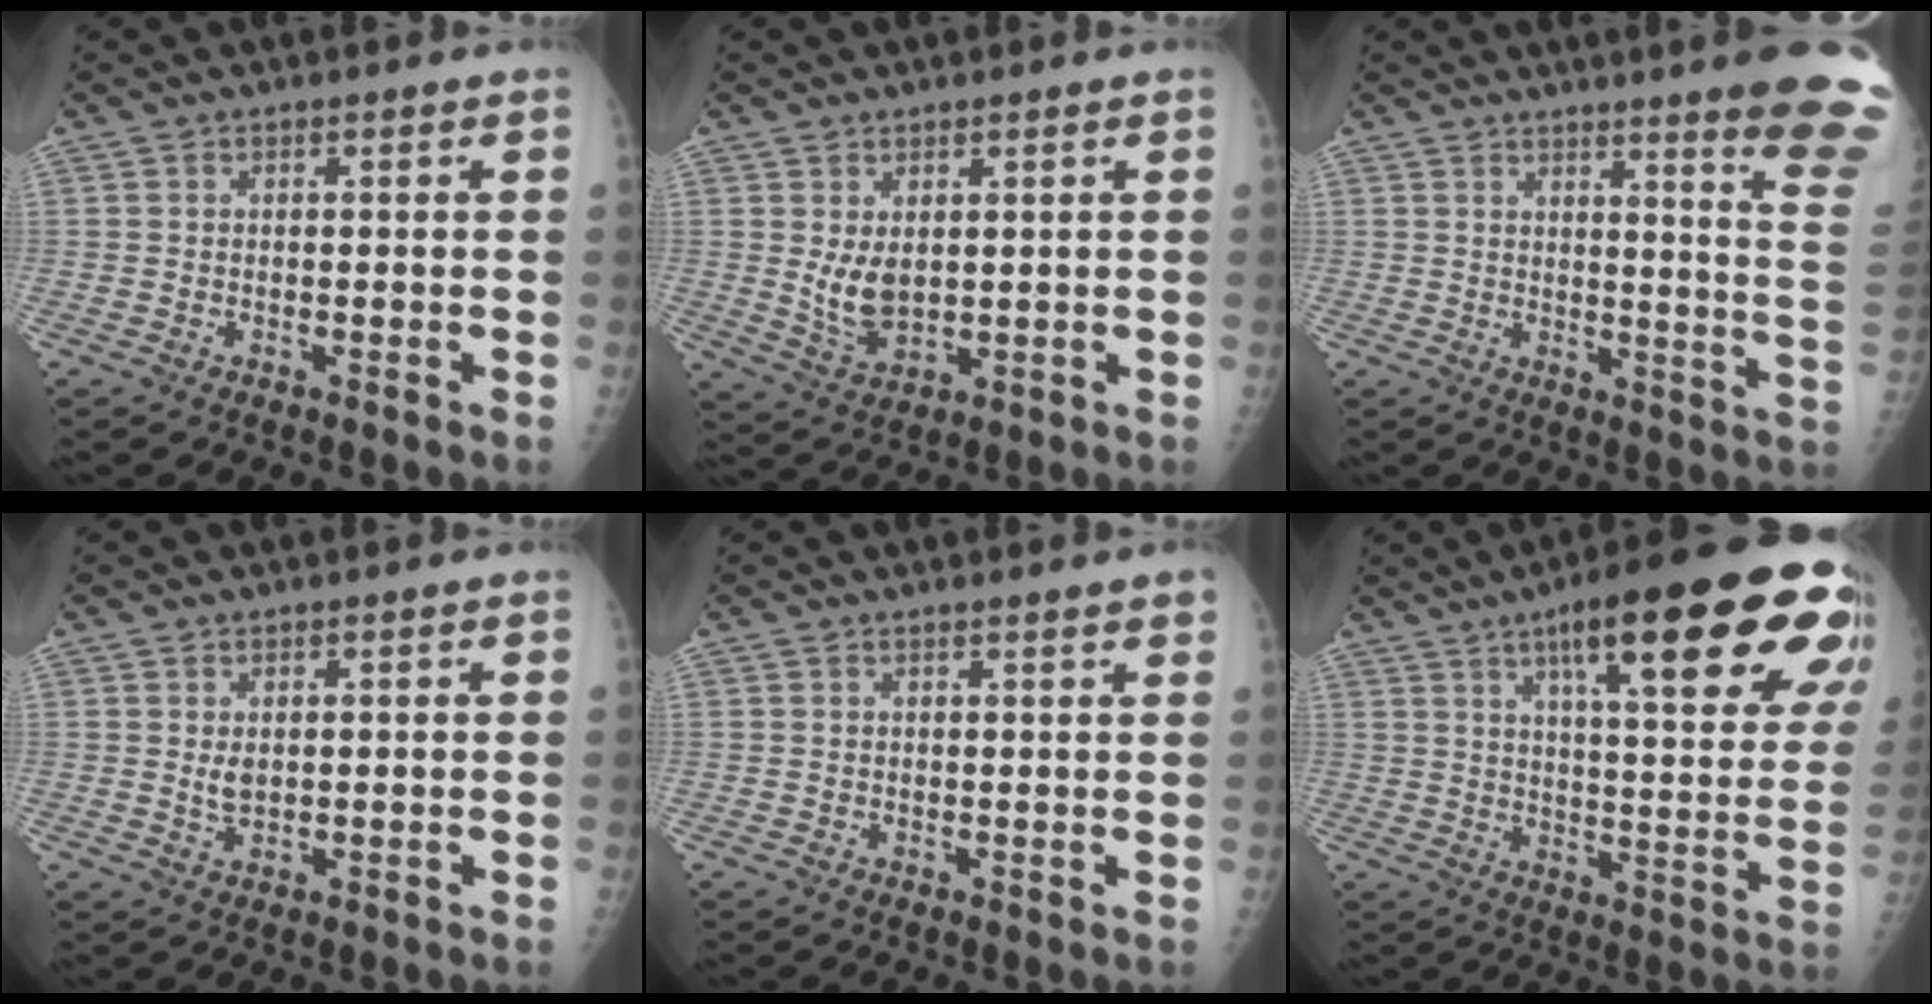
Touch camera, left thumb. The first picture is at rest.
{"total": 5.5, "force": [1.2, 3.2, 4.3], "torque": [-0.065, -0.018, 0.035]}
{"total": 16.5, "force": [12.3, 0.2, 10.9], "torque": [-0.109, -0.101, 0.140]}
{"total": 2.2, "force": [0.6, 1.3, 1.7], "torque": [-0.026, -0.007, 0.016]}
{"total": 2.2, "force": [1.8, 0.0, 1.4], "torque": [-0.012, -0.004, 0.021]}
{"total": 28.4, "force": [15.0, 6.6, 23.2], "torque": [-0.274, -0.028, 0.211]}